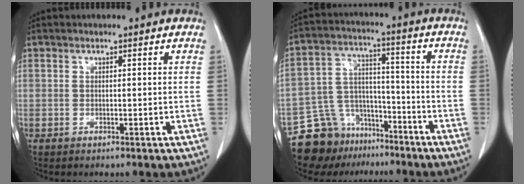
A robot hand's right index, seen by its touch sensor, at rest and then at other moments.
{"total": 11.9, "force": [-9.3, 7.1, 2.1], "torque": [-0.043, 0.053, -0.153]}